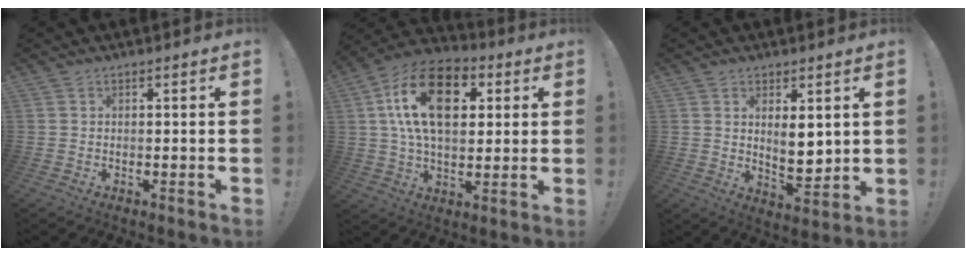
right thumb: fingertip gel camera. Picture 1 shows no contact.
{"total": 20.7, "force": [5.7, 12.3, 15.7], "torque": [-0.270, -0.007, 0.096]}
{"total": 7.6, "force": [2.3, 3.6, 6.2], "torque": [-0.082, -0.029, 0.043]}